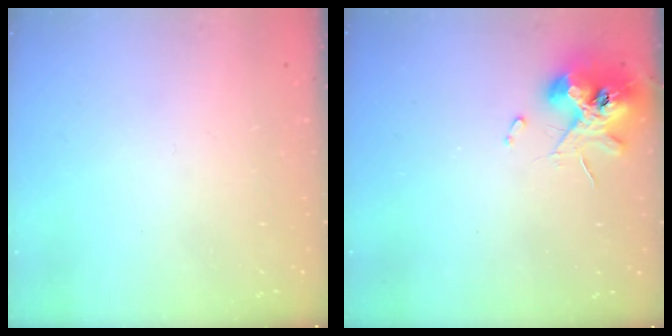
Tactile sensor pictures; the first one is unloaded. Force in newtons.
{"total": 11.2, "press": 11.1, "slide": 1.5}